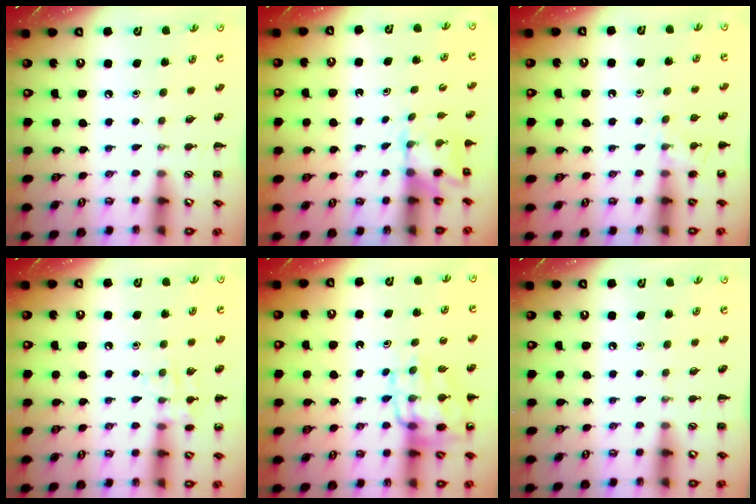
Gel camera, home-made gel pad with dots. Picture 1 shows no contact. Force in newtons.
{"total": 3.4, "press": 3.2, "slide": 1.2}
{"total": 7.3, "press": 7.1, "slide": 1.7}
{"total": 7.8, "press": 7.7, "slide": 0.9}
{"total": 13.1, "press": 12.9, "slide": 2.6}
{"total": 0.0}